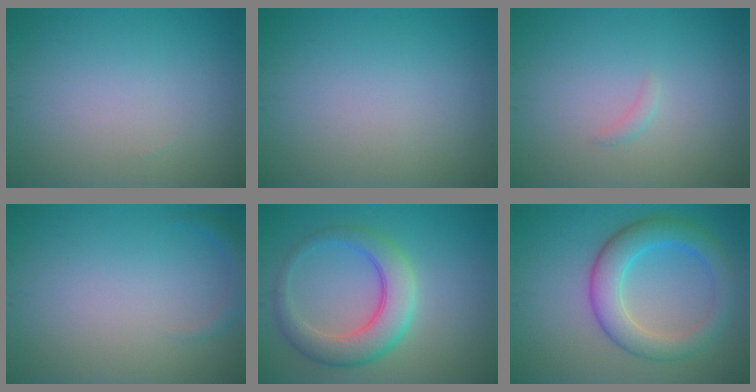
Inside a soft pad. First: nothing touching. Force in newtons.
{"total": 0.0}
{"total": 0.6, "press": 0.6, "slide": 0.1}
{"total": 1.2, "press": 1.2, "slide": 0.2}
{"total": 5.4, "press": 5.4, "slide": 0.1}
{"total": 5.5, "press": 5.5, "slide": 0.3}